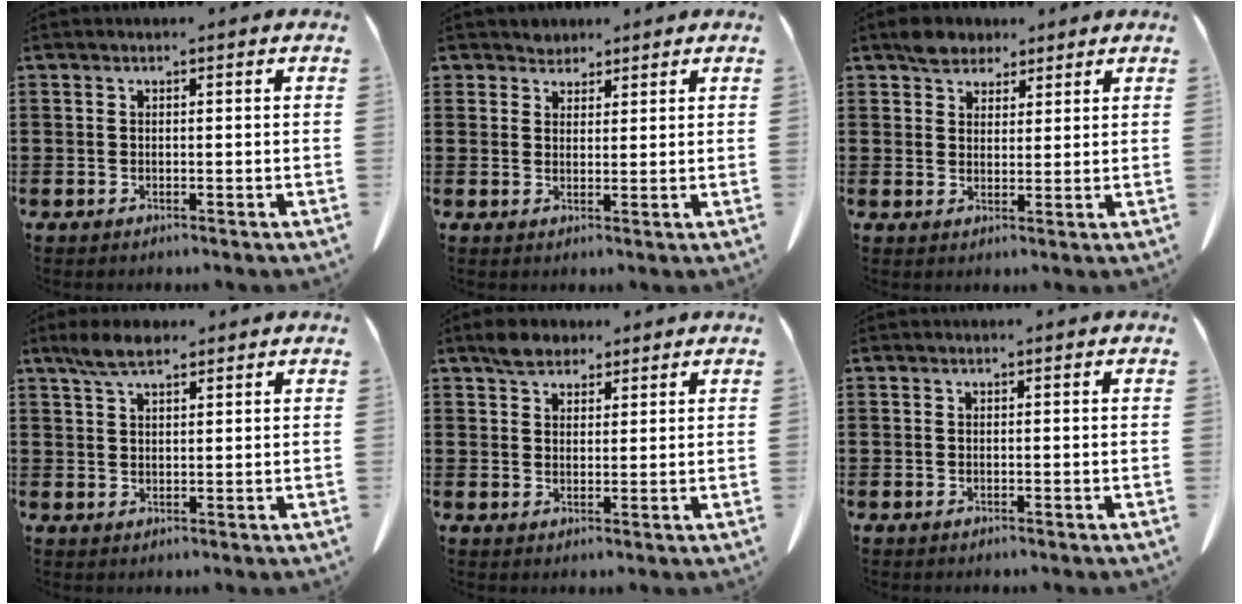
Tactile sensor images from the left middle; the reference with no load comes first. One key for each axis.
{"total": 2.6, "fx": 2.3, "fy": 1.2, "fz": 0.0, "tx": -0.008, "ty": 0.003, "tz": 0.046}
{"total": 3.8, "fx": 3.1, "fy": 2.1, "fz": 0.7, "tx": -0.016, "ty": 0.006, "tz": 0.058}
{"total": 4.6, "fx": 3.3, "fy": 1.4, "fz": 3.0, "tx": -0.066, "ty": 0.002, "tz": 0.062}
{"total": 3.7, "fx": 3.0, "fy": 1.9, "fz": 1.1, "tx": -0.022, "ty": 0.006, "tz": 0.056}
{"total": 0.0}